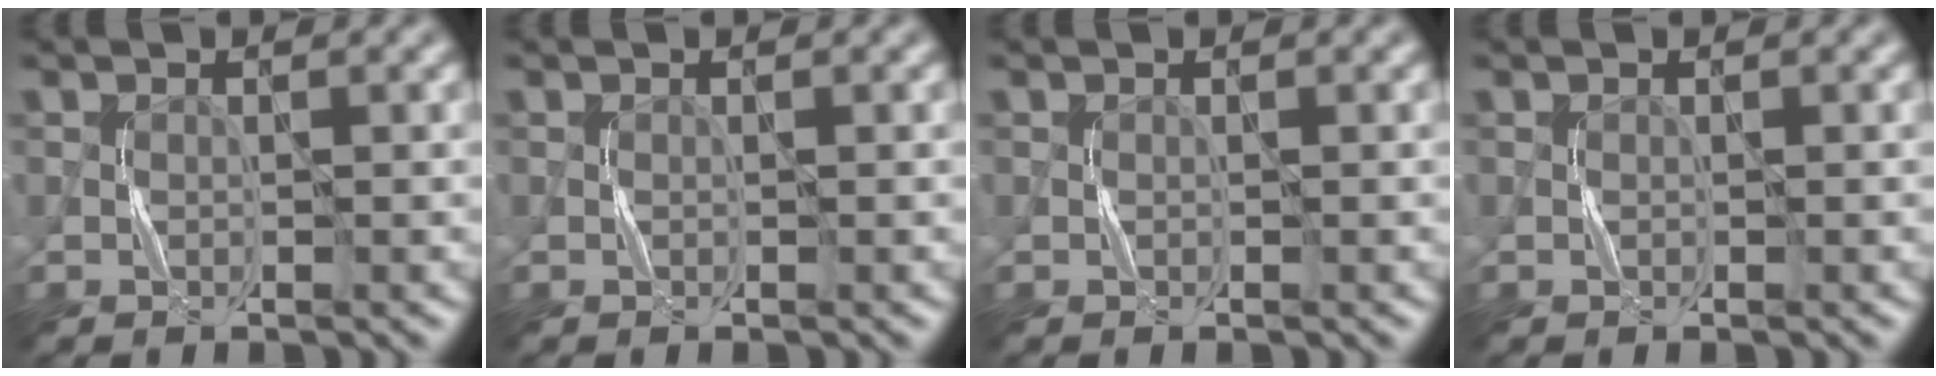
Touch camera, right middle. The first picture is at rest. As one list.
[{"total": 0.0}, {"total": 0.0}, {"total": 0.0}]